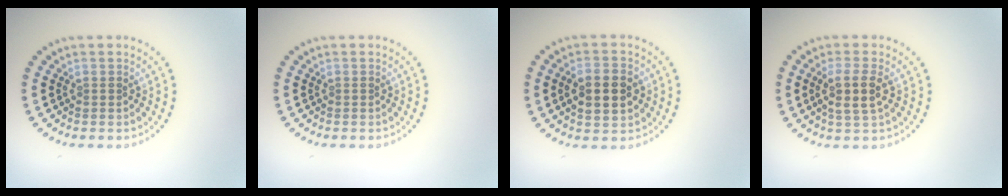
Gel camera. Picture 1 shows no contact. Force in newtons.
{"total": 0.0}
{"total": 4.5, "press": 4.4, "slide": 0.3}
{"total": 2.9, "press": 2.6, "slide": 1.4}